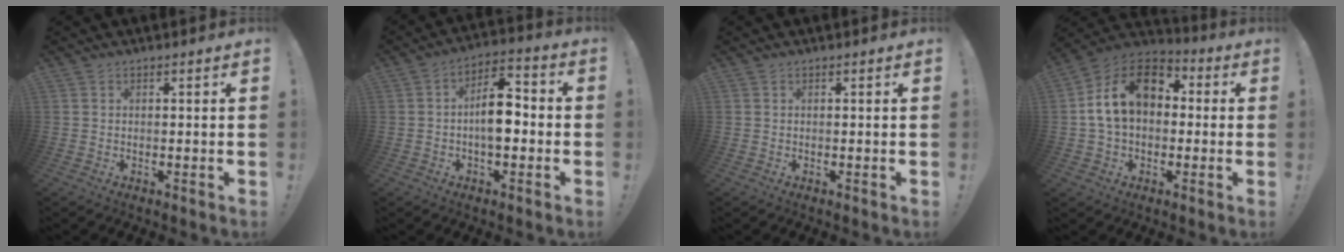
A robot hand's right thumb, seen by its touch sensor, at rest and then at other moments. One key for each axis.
{"total": 11.3, "fx": -1.6, "fy": 6.3, "fz": 9.3, "tx": -0.144, "ty": 0.015, "tz": -0.028}
{"total": 0.0}
{"total": 17.1, "fx": 3.6, "fy": 11.8, "fz": 11.9, "tx": -0.197, "ty": 0.009, "tz": 0.065}